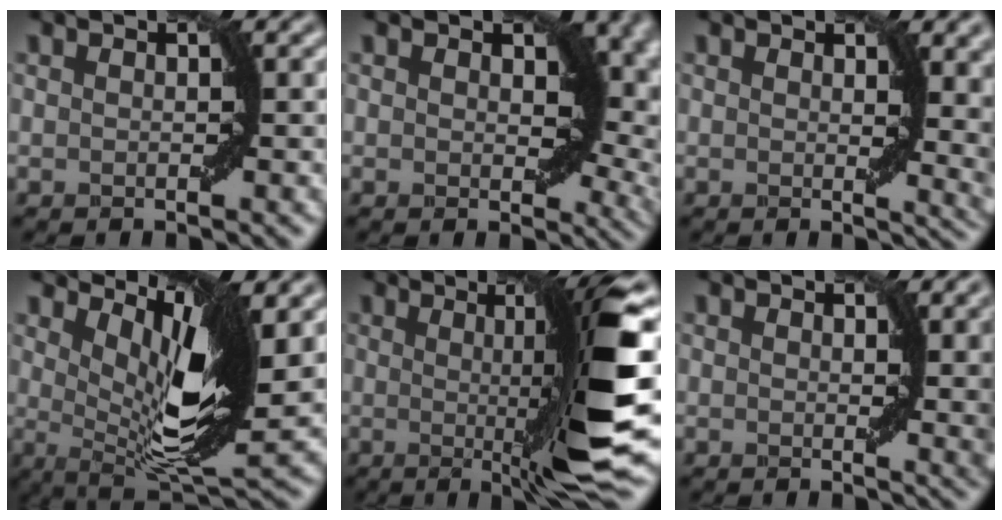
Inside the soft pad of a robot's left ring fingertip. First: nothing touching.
{"total": 7.0, "force": [1.9, 3.9, 5.5], "torque": [-0.068, -0.001, 0.030]}
{"total": 6.5, "force": [1.7, 2.8, 5.6], "torque": [-0.033, -0.005, 0.032]}
{"total": 9.1, "force": [3.6, 2.8, 7.9], "torque": [-0.126, -0.009, 0.073]}
{"total": 10.7, "force": [0.3, 1.3, 10.6], "torque": [-0.138, -0.009, 0.015]}
{"total": 6.2, "force": [1.5, 2.0, 5.7], "torque": [-0.046, -0.003, 0.026]}